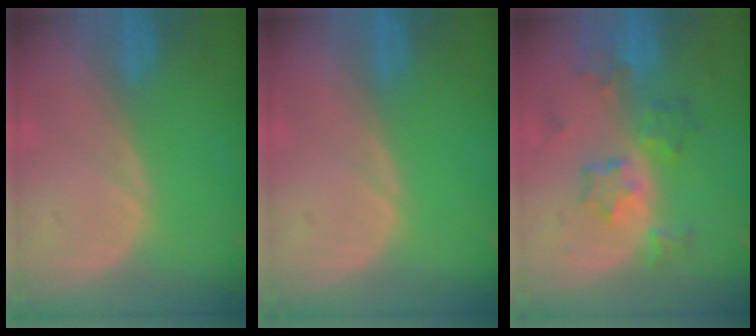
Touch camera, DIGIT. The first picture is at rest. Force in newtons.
{"total": 0.0}
{"total": 7.3, "press": 6.5, "slide": 3.5}